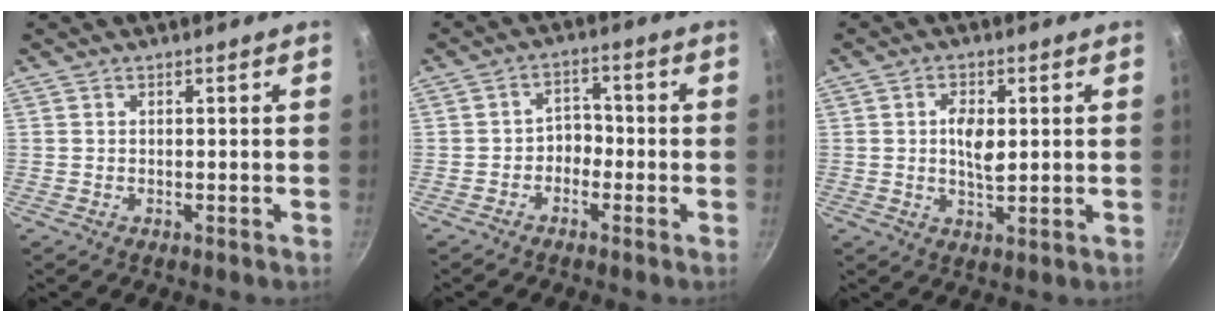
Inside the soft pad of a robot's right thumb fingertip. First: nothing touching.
{"total": 3.6, "force": [-1.6, 2.7, 1.8], "torque": [0.000, 0.025, -0.031]}
{"total": 5.5, "force": [0.8, 2.8, 4.6], "torque": [-0.072, -0.003, 0.013]}